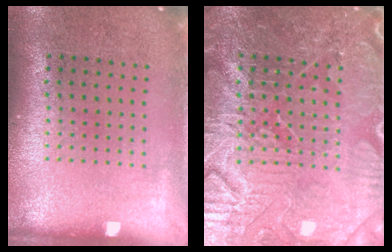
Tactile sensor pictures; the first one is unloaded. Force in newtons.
{"total": 4.9, "press": 4.7, "slide": 1.4}